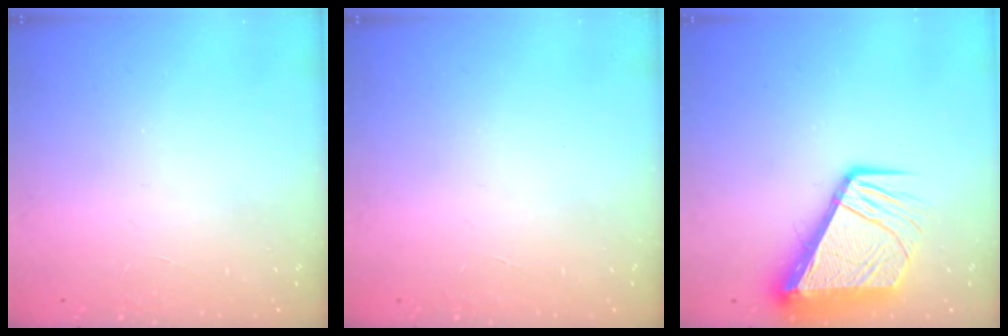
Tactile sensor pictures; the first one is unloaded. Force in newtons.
{"total": 0.0}
{"total": 12.3, "press": 12.2, "slide": 1.6}